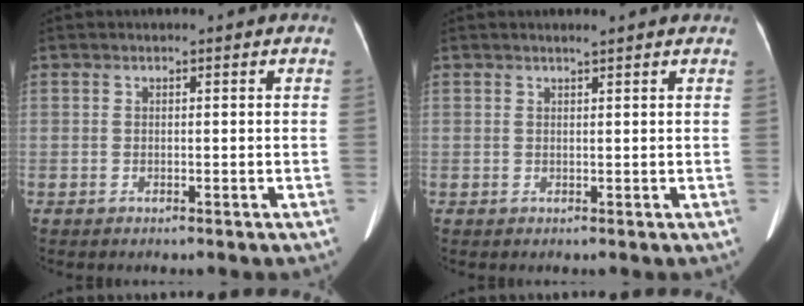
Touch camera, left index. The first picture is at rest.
{"total": 2.1, "force": [1.9, 0.0, 1.0], "torque": [-0.015, 0.013, 0.024]}